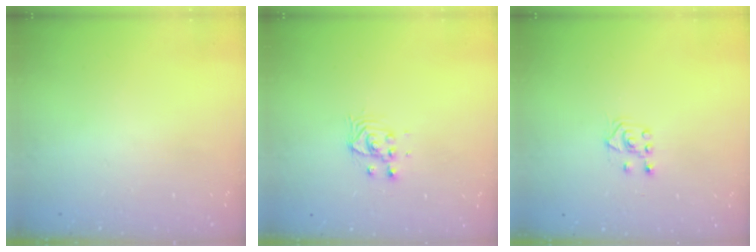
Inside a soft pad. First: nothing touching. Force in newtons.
{"total": 3.8, "press": 3.8, "slide": 0.3}
{"total": 3.8, "press": 3.8, "slide": 0.5}